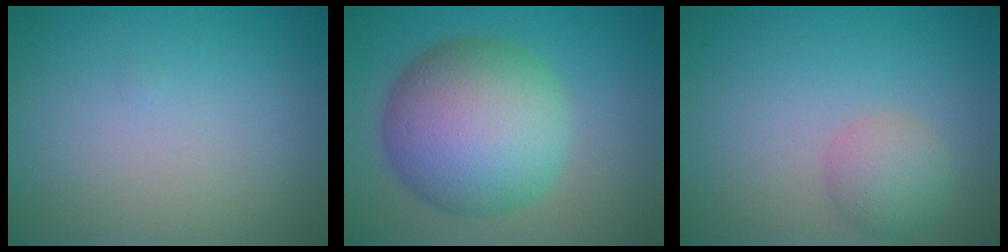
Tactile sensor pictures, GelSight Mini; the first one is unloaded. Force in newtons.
{"total": 11.4, "press": 11.4, "slide": 0.3}
{"total": 2.7, "press": 2.7, "slide": 0.1}